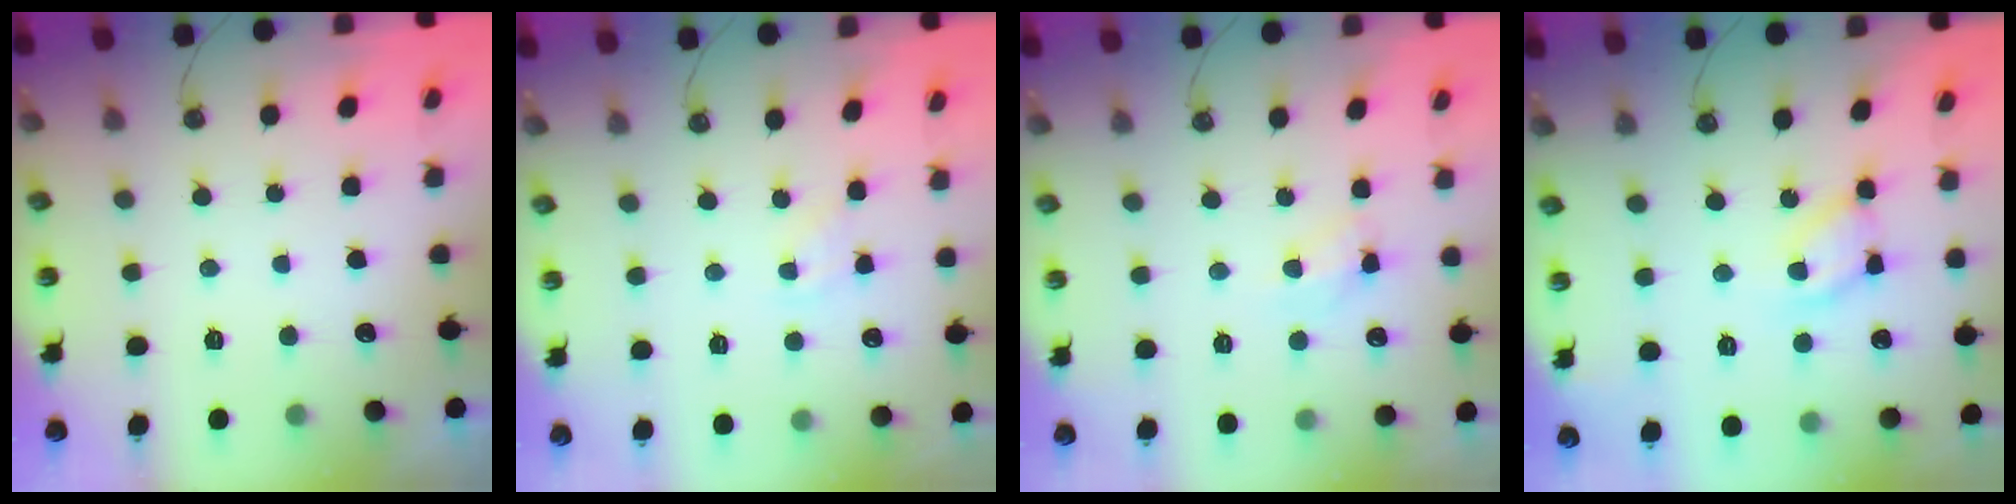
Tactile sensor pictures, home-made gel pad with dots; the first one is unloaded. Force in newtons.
{"total": 2.4, "press": 2.4, "slide": 0.4}
{"total": 8.6, "press": 8.6, "slide": 0.6}
{"total": 10.6, "press": 10.6, "slide": 1.0}